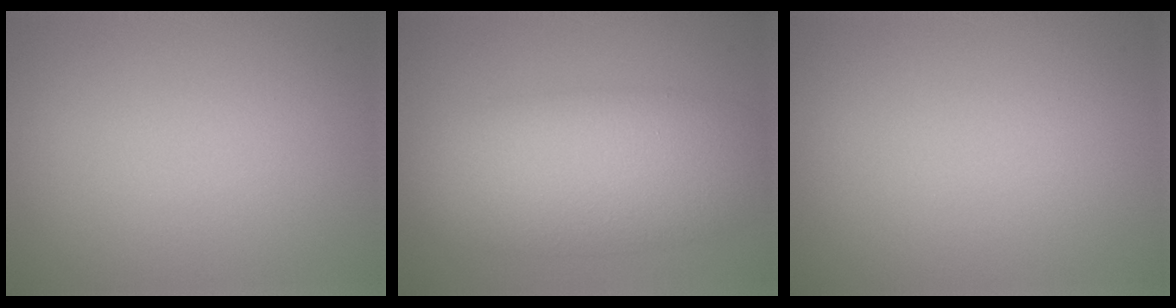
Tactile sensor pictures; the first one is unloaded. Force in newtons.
{"total": 7.8, "press": 7.8, "slide": 0.3}
{"total": 0.0}